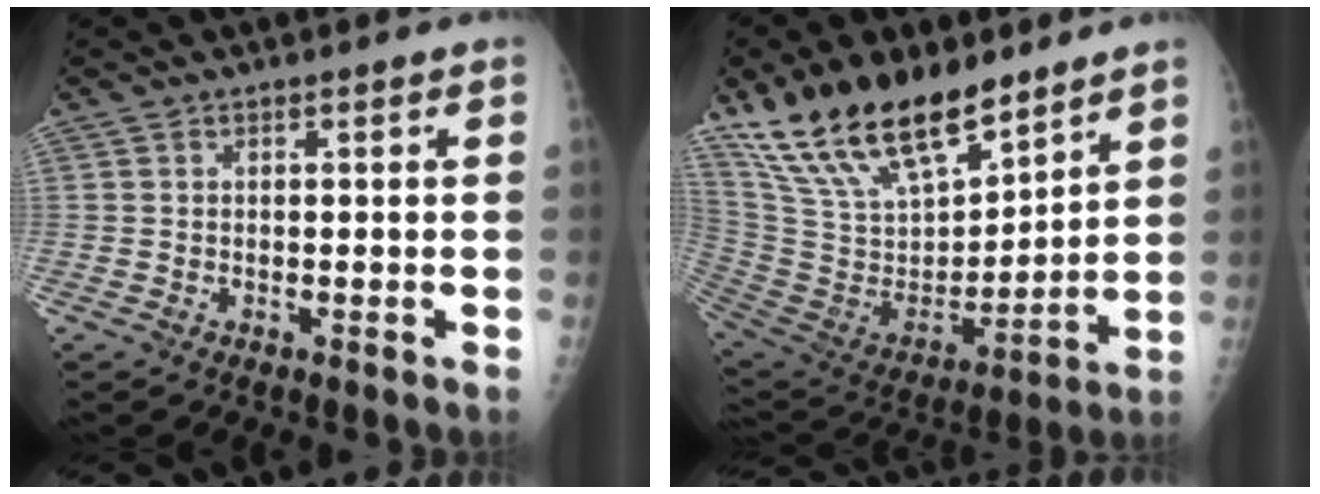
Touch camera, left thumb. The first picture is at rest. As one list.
[{"total": 22.9, "force": [16.3, 10.0, 12.6], "torque": [-0.200, -0.059, 0.311]}]